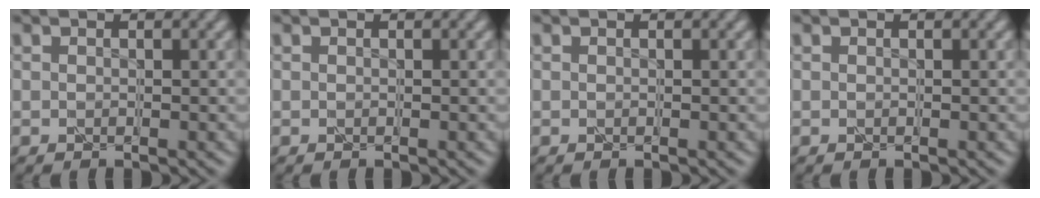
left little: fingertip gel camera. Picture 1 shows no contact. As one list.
[{"total": 0.0}, {"total": 0.0}, {"total": 0.0}]